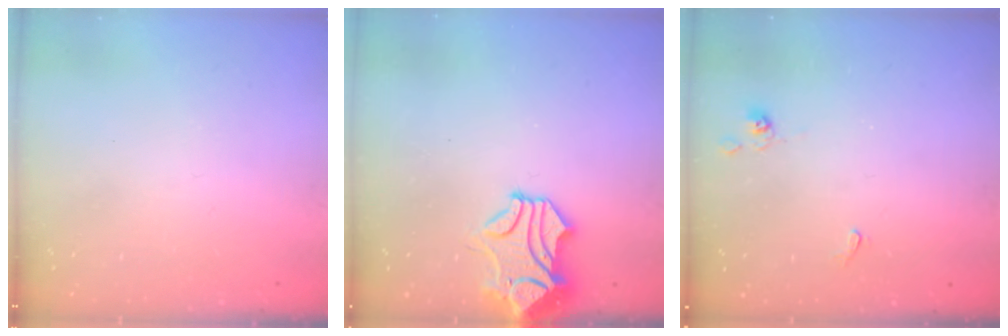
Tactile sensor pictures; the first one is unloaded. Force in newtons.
{"total": 1.5, "press": 0.8, "slide": 1.3}
{"total": 2.6, "press": 2.6, "slide": 0.4}